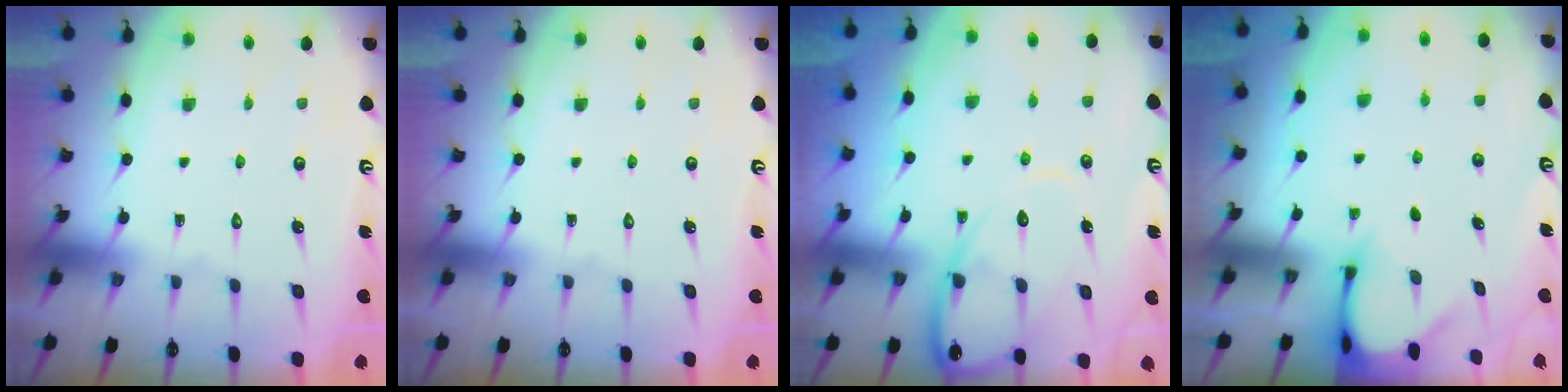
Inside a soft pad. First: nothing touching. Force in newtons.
{"total": 0.0}
{"total": 10.3, "press": 10.2, "slide": 1.0}
{"total": 3.3, "press": 3.3, "slide": 0.3}